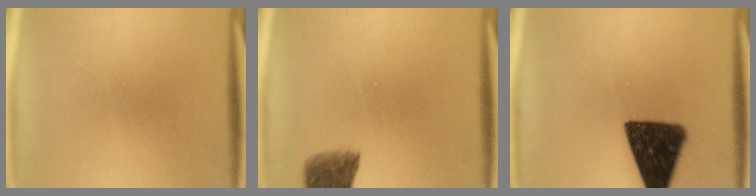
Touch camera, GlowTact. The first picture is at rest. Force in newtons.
{"total": 6.1}
{"total": 15.2}